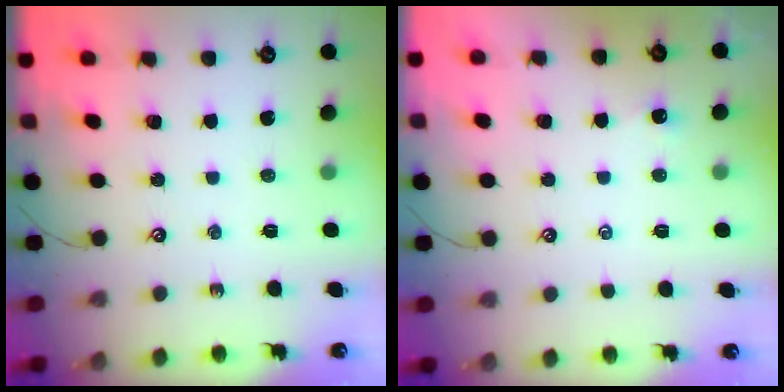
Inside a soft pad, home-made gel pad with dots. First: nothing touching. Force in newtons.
{"total": 2.6, "press": 2.6, "slide": 0.2}